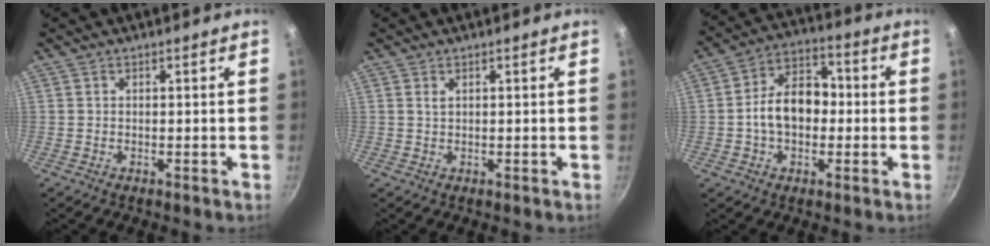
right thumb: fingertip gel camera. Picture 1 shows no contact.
{"total": 0.8, "force": [0.4, 0.4, 0.6], "torque": [-0.012, 0.000, 0.009]}
{"total": 11.8, "force": [-0.9, 8.2, 8.4], "torque": [-0.103, 0.036, -0.029]}